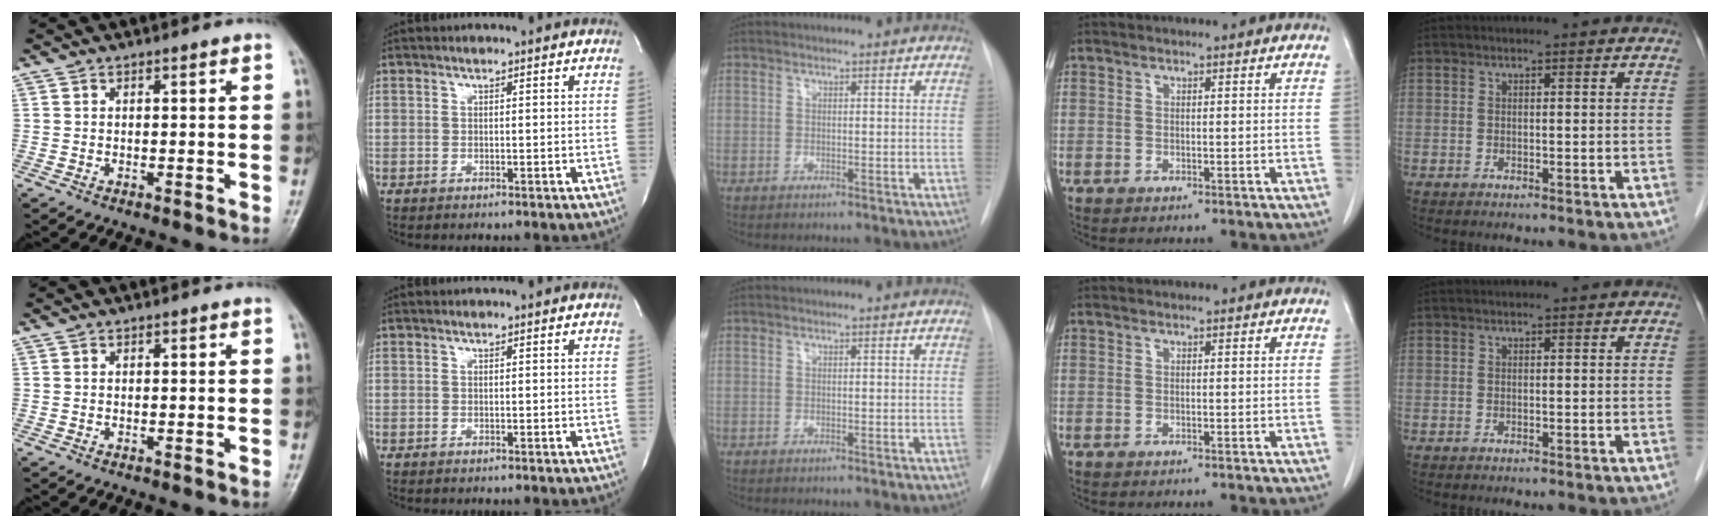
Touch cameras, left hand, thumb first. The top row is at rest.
{}